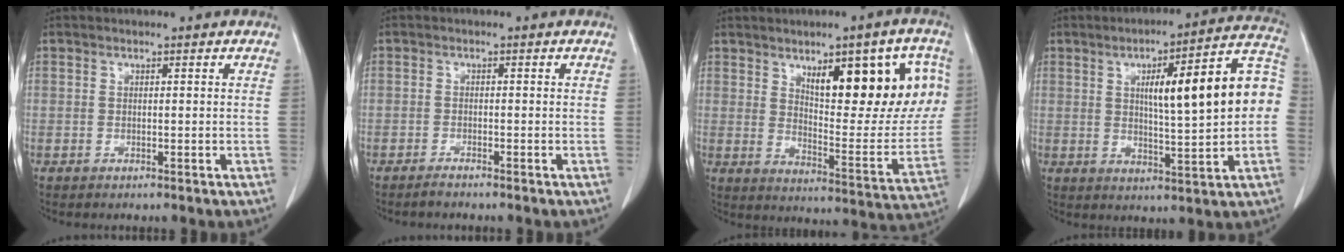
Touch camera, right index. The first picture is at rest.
{"total": 1.3, "force": [-1.2, 0.0, 0.4], "torque": [-0.011, -0.001, -0.022]}
{"total": 19.1, "force": [7.6, 5.5, 16.7], "torque": [-0.221, 0.001, 0.114]}
{"total": 16.6, "force": [1.8, 2.6, 16.3], "torque": [-0.223, 0.040, 0.029]}